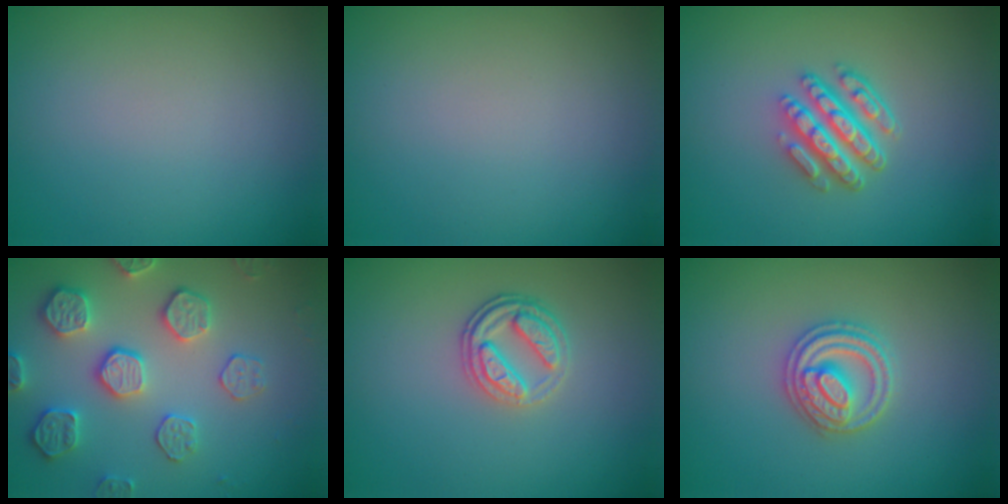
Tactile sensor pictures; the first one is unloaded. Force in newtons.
{"total": 0.0}
{"total": 4.7, "press": 3.5, "slide": 3.1}
{"total": 4.6, "press": 4.5, "slide": 0.8}
{"total": 2.8, "press": 2.4, "slide": 1.3}
{"total": 3.7, "press": 3.7, "slide": 0.4}